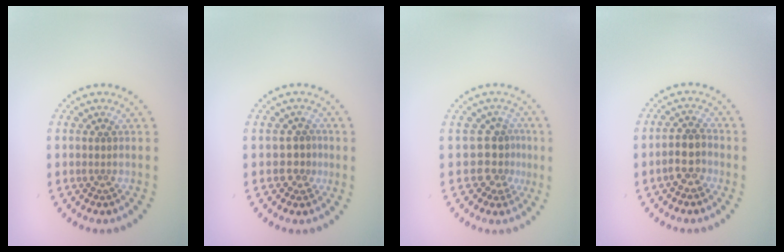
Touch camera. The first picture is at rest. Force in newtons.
{"total": 1.7, "press": 1.5, "slide": 0.9}
{"total": 2.9, "press": 2.1, "slide": 2.0}
{"total": 2.7, "press": 2.5, "slide": 1.0}